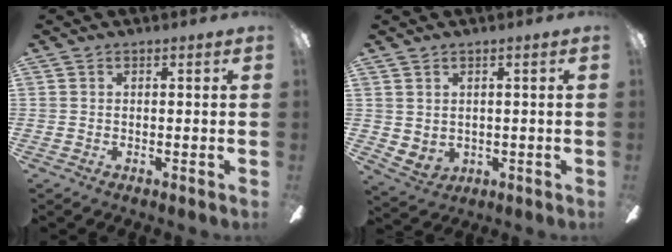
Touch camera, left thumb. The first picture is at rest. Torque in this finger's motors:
{"motor_torque": [0.47, 0.47, -0.10, -0.06, 0.03]}